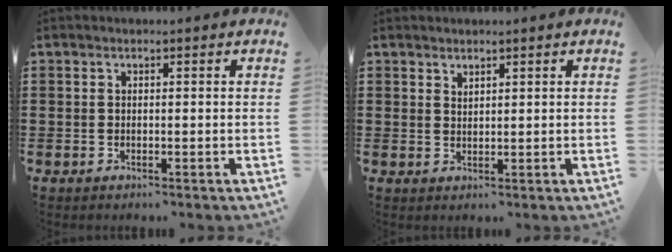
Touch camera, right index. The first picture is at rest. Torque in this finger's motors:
{"motor_torque": [-0.26, 0.32, 0.02, -0.01]}